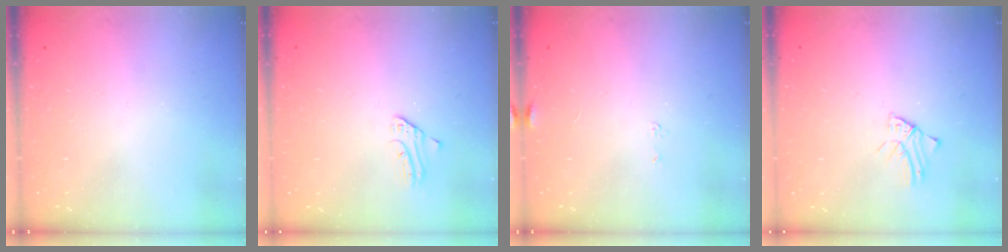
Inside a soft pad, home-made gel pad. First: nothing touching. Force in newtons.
{"total": 2.3, "press": 2.3, "slide": 0.2}
{"total": 5.4, "press": 5.4, "slide": 0.2}
{"total": 1.2, "press": 1.2, "slide": 0.0}